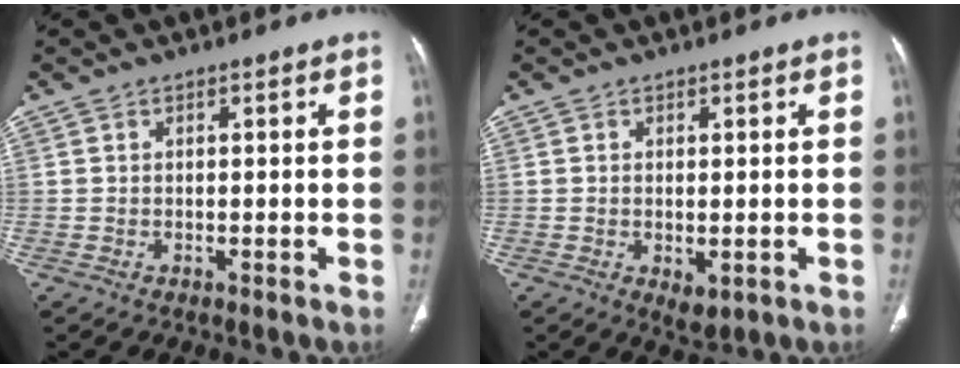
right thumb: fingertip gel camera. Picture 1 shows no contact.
{"total": 2.9, "force": [-0.7, 1.6, 2.3], "torque": [-0.033, -0.008, -0.002]}